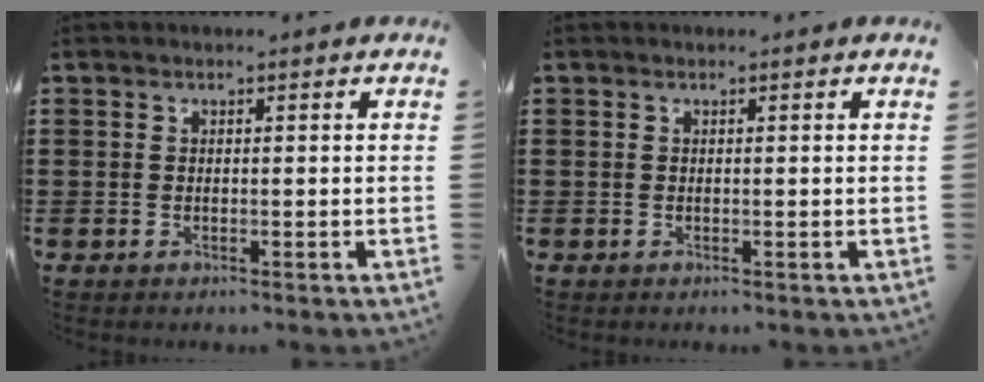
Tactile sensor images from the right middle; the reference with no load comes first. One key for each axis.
{"total": 0.0}